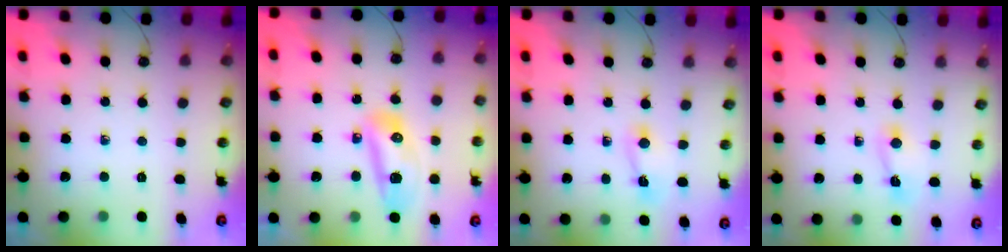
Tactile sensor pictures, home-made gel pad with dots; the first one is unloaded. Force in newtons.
{"total": 14.2, "press": 11.9, "slide": 7.8}
{"total": 2.5, "press": 2.5, "slide": 0.3}
{"total": 2.5, "press": 2.5, "slide": 0.3}